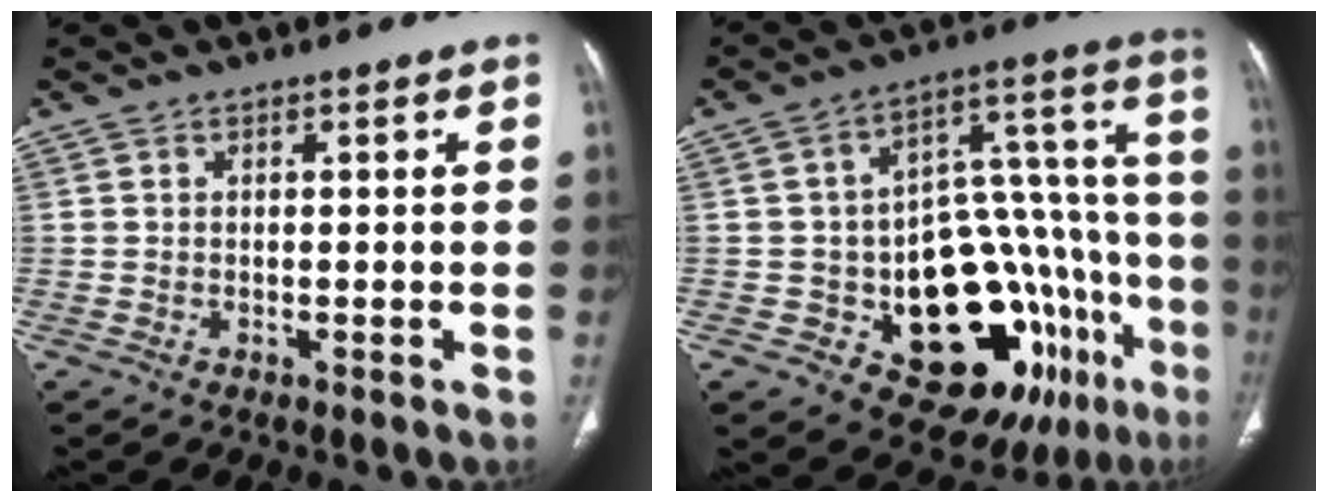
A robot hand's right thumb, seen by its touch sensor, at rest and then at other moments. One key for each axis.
{"total": 25.8, "fx": -10.1, "fy": 12.9, "fz": 20.0, "tx": -0.198, "ty": 0.086, "tz": -0.126}